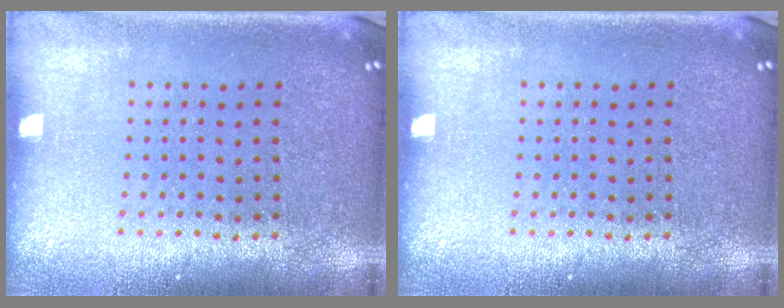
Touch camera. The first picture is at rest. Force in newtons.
{"total": 0.0}